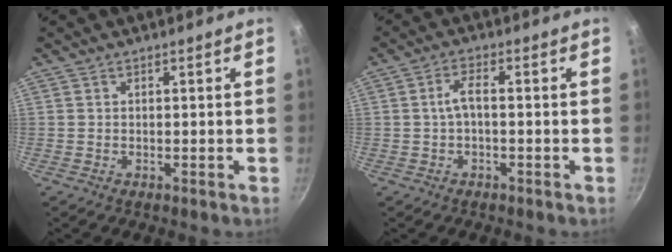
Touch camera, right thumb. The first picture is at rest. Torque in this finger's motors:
{"motor_torque": [0.05, 0.06, 0.07, 0.13, 0.14]}